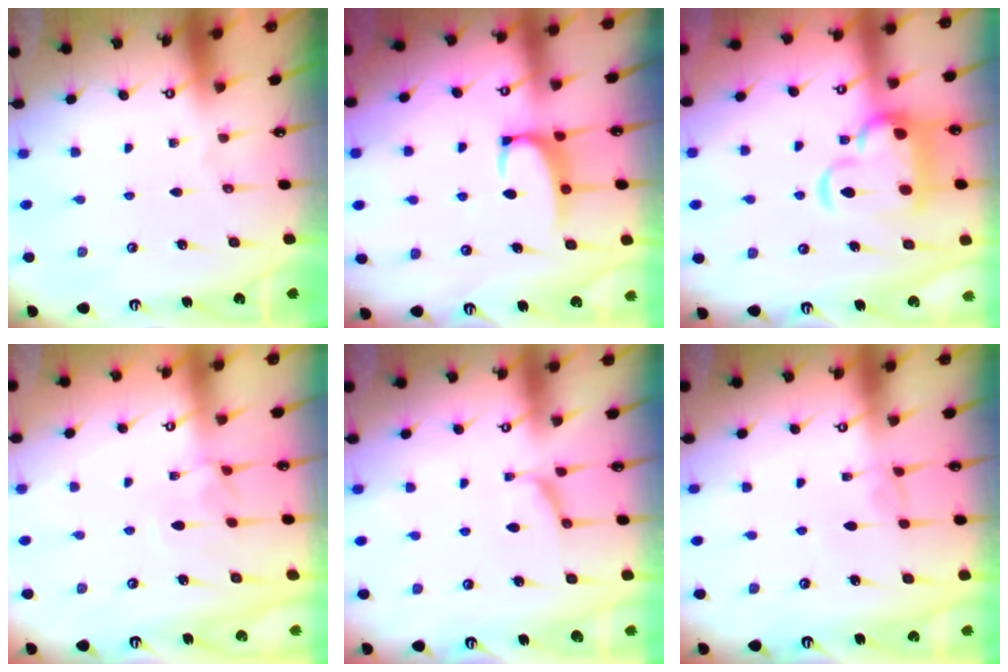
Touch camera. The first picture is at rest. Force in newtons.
{"total": 2.3, "press": 2.2, "slide": 0.6}
{"total": 9.1, "press": 8.9, "slide": 1.9}
{"total": 3.9, "press": 3.9, "slide": 0.1}
{"total": 2.3, "press": 2.0, "slide": 1.1}
{"total": 2.0, "press": 1.9, "slide": 0.3}